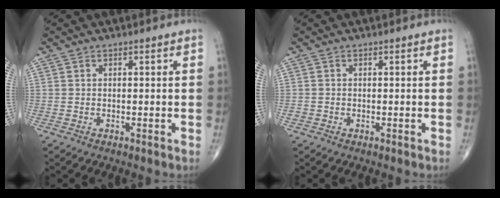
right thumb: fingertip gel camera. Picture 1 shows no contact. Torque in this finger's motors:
{"motor_torque": [0.14, 0.31, -0.17, 0.18, -0.08]}